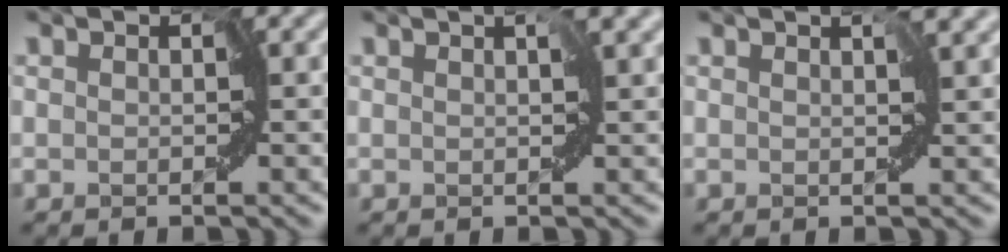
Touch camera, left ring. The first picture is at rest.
{"total": 2.0, "force": [1.0, 0.5, 1.7], "torque": [-0.026, 0.006, 0.017]}
{"total": 2.7, "force": [1.3, 1.0, 2.1], "torque": [-0.027, 0.006, 0.020]}